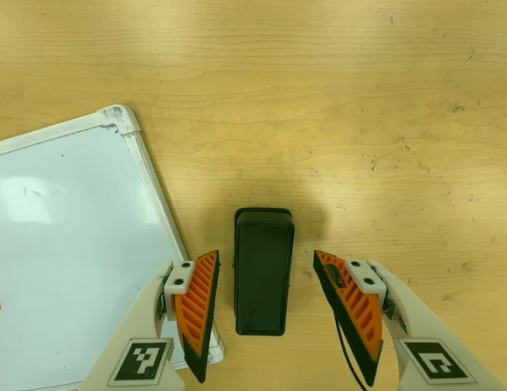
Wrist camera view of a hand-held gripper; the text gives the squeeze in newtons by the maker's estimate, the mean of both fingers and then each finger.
{"total": 0.0}